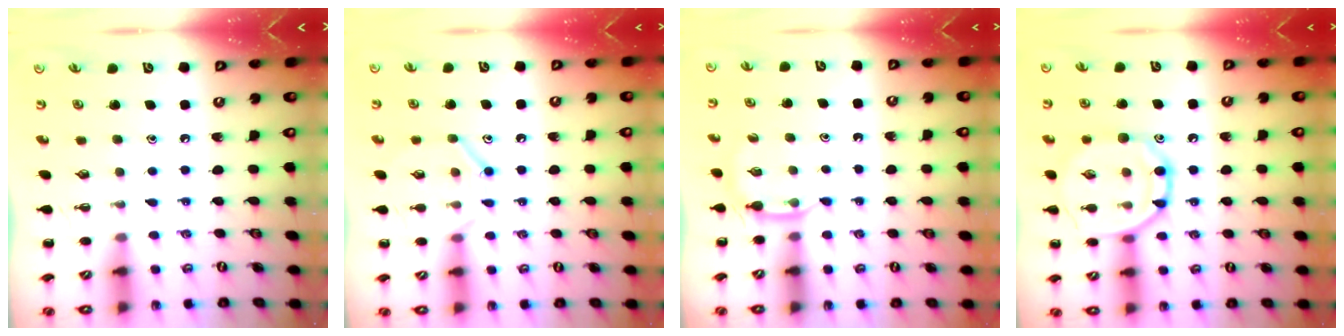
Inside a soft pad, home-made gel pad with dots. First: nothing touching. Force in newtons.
{"total": 9.6, "press": 9.6, "slide": 0.5}
{"total": 5.4, "press": 5.4, "slide": 1.0}
{"total": 13.9, "press": 13.9, "slide": 0.7}